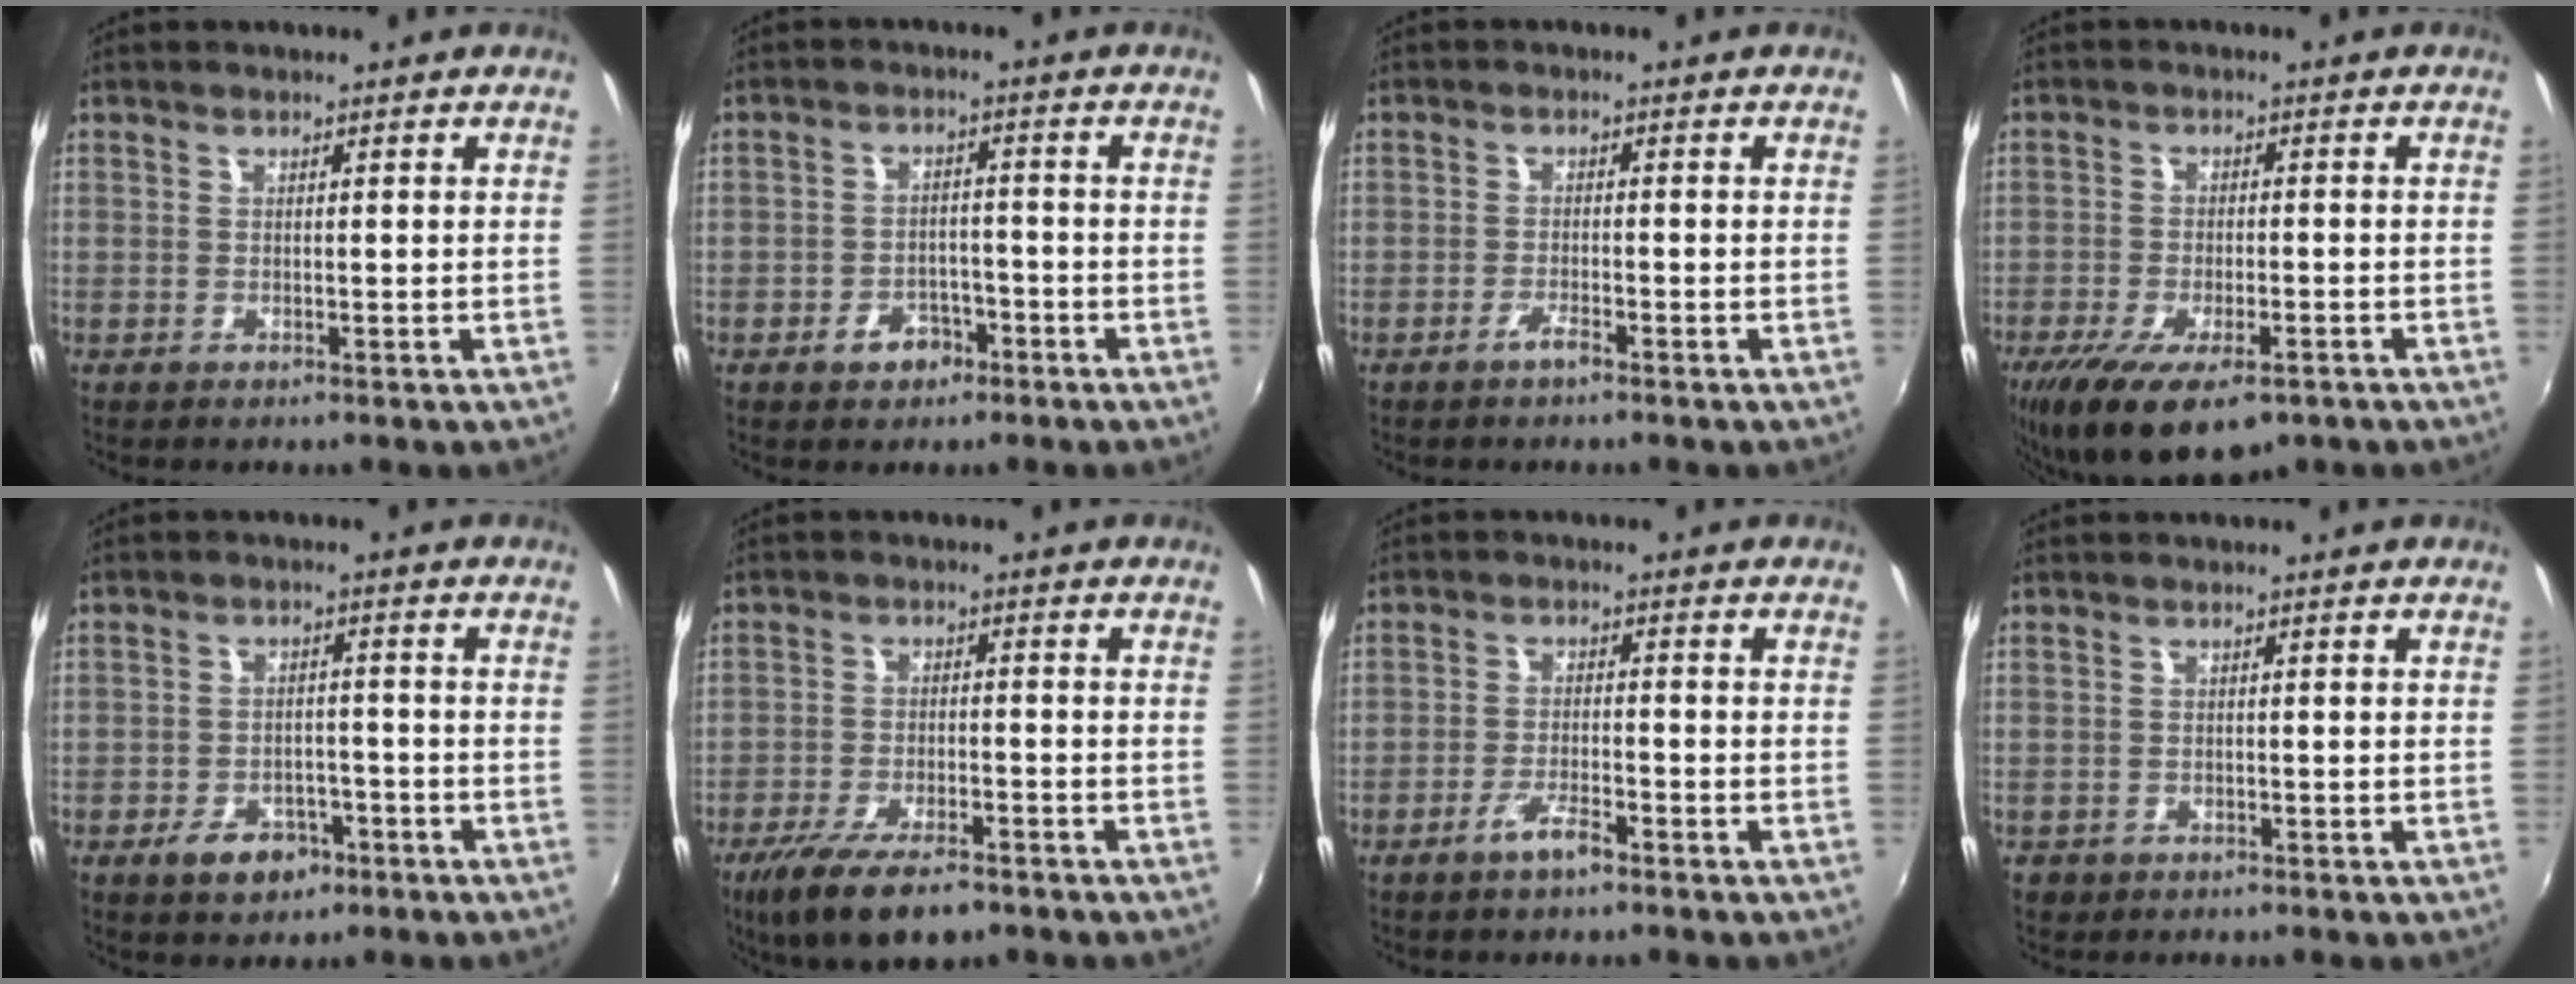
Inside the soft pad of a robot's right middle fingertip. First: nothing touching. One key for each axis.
{"total": 4.5, "fx": -2.8, "fy": 3.1, "fz": 1.7, "tx": -0.041, "ty": 0.010, "tz": -0.034}
{"total": 1.9, "fx": -1.5, "fy": 0.2, "fz": 1.1, "tx": -0.028, "ty": 0.000, "tz": -0.030}
{"total": 15.1, "fx": -9.6, "fy": 6.0, "fz": 9.9, "tx": -0.208, "ty": -0.043, "tz": -0.151}
{"total": 6.2, "fx": -3.8, "fy": 3.9, "fz": 3.0, "tx": -0.072, "ty": 0.009, "tz": -0.048}
{"total": 11.9, "fx": -8.4, "fy": 3.9, "fz": 7.5, "tx": -0.169, "ty": -0.030, "tz": -0.144}
{"total": 3.9, "fx": -2.9, "fy": 0.7, "fz": 2.6, "tx": -0.062, "ty": 0.000, "tz": -0.053}
{"total": 1.8, "fx": -0.8, "fy": 1.5, "fz": 0.5, "tx": -0.014, "ty": -0.003, "tz": -0.012}